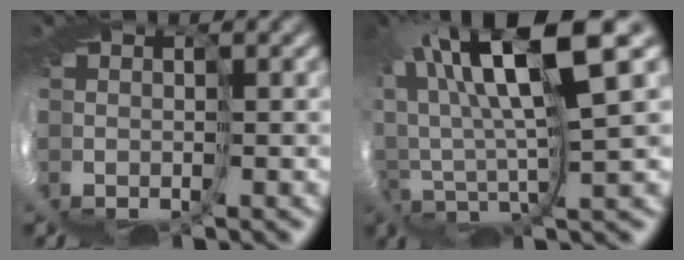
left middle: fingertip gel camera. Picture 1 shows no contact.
{"total": 11.2, "force": [7.6, 0.9, 8.2], "torque": [-0.171, 0.019, 0.135]}